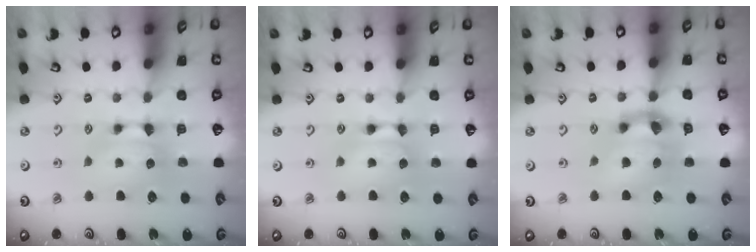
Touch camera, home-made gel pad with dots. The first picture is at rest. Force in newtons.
{"total": 1.7, "press": 1.7, "slide": 0.2}
{"total": 5.2, "press": 4.9, "slide": 1.9}